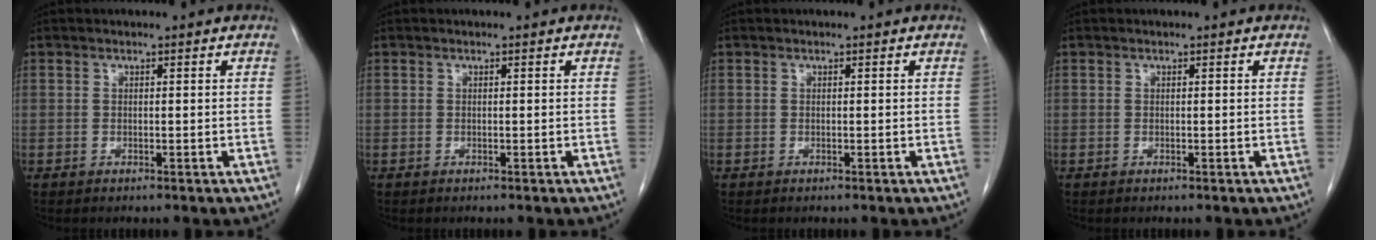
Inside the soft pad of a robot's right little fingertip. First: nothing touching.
{"total": 0.0}
{"total": 0.0}
{"total": 0.0}